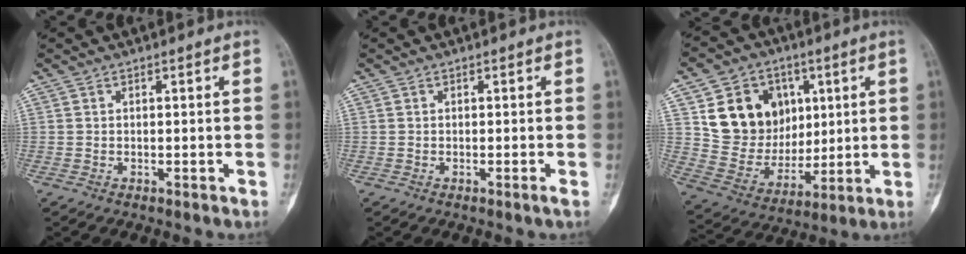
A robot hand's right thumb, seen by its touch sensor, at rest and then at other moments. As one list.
[{"total": 0.6, "force": [-0.3, -0.2, 0.5], "torque": [-0.005, 0.000, -0.006]}, {"total": 16.8, "force": [5.4, 13.9, 7.8], "torque": [-0.088, -0.011, 0.113]}]